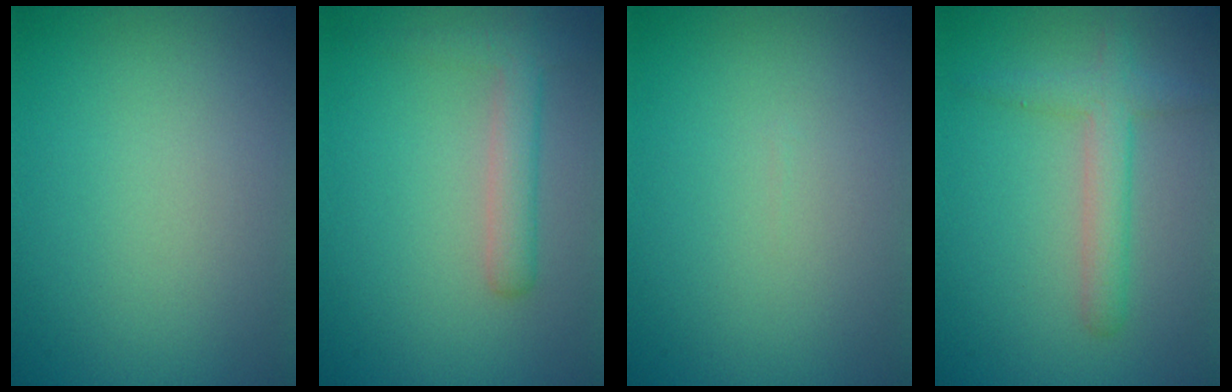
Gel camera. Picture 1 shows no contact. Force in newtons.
{"total": 2.8, "press": 2.8, "slide": 0.2}
{"total": 0.0}
{"total": 2.8, "press": 2.8, "slide": 0.1}